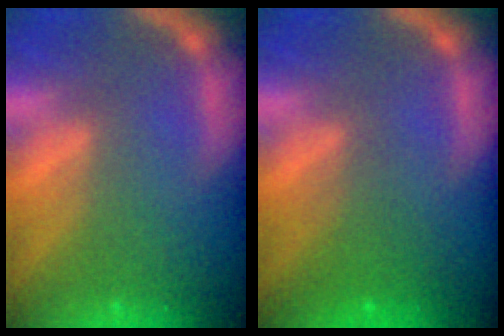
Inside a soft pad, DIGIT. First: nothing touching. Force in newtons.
{"total": 2.0}